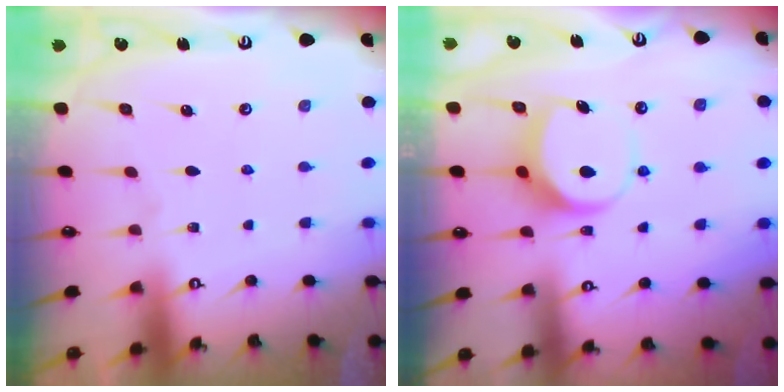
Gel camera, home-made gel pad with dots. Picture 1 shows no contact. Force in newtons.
{"total": 7.9, "press": 7.9, "slide": 1.0}